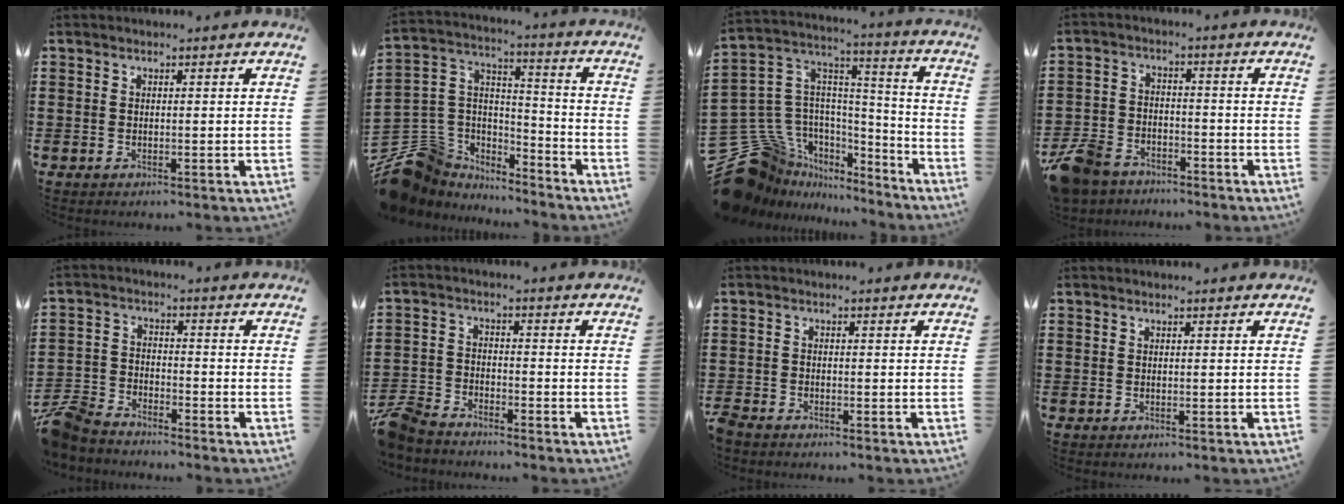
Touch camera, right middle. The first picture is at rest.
{"total": 10.0, "force": [-7.7, 6.4, 0.6], "torque": [-0.055, 0.014, -0.148]}
{"total": 12.9, "force": [-8.5, 9.4, 2.6], "torque": [-0.104, 0.005, -0.150]}
{"total": 7.6, "force": [-6.6, 3.1, 2.2], "torque": [-0.073, 0.010, -0.139]}
{"total": 6.4, "force": [-6.0, 1.8, 1.4], "torque": [-0.058, 0.003, -0.129]}
{"total": 5.7, "force": [-5.3, 1.6, 1.3], "torque": [-0.057, -0.002, -0.116]}
{"total": 1.6, "force": [-1.5, 0.4, 0.3], "torque": [-0.024, -0.004, -0.036]}
{"total": 0.0}